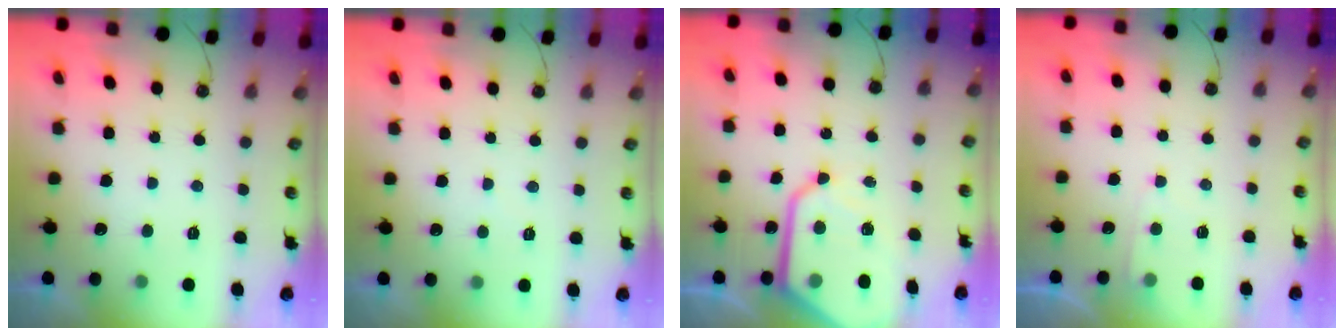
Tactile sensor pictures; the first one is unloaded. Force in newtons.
{"total": 1.2, "press": 1.2, "slide": 0.3}
{"total": 12.8, "press": 12.8, "slide": 0.4}
{"total": 4.1, "press": 4.1, "slide": 0.4}